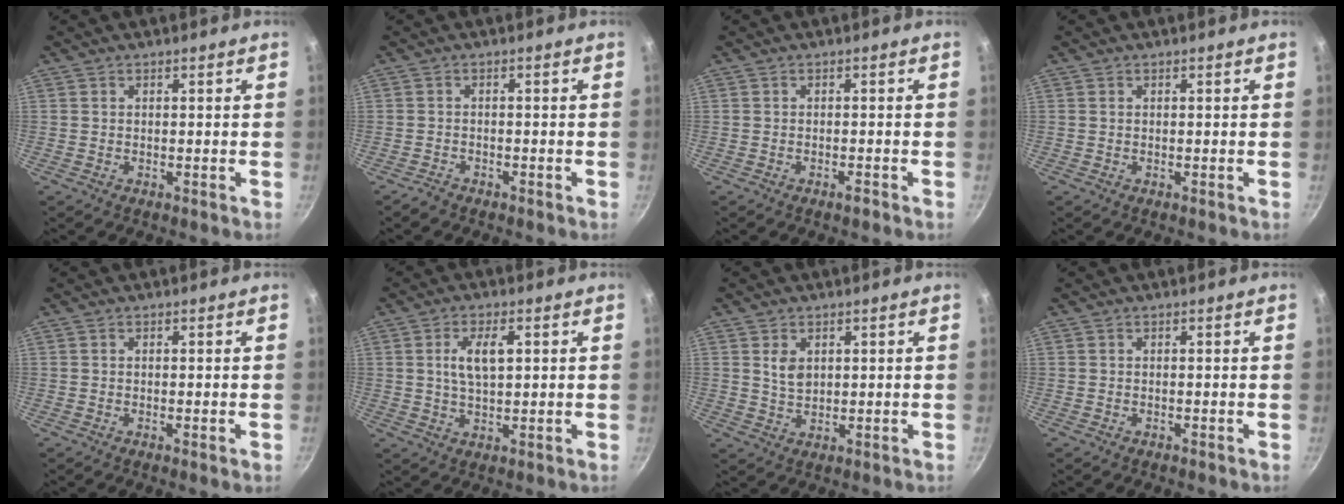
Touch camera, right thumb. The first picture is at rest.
{"total": 1.6, "force": [-1.5, 0.6, 0.3], "torque": [-0.010, 0.017, -0.026]}
{"total": 1.2, "force": [-0.9, 0.3, 0.7], "torque": [-0.016, 0.007, -0.014]}
{"total": 0.0}
{"total": 0.6, "force": [-0.2, 0.0, 0.5], "torque": [-0.008, -0.002, -0.006]}
{"total": 6.6, "force": [1.5, 3.1, 5.6], "torque": [-0.092, 0.003, 0.026]}
{"total": 3.7, "force": [1.2, 2.6, 2.4], "torque": [-0.036, -0.008, 0.025]}
{"total": 0.0}